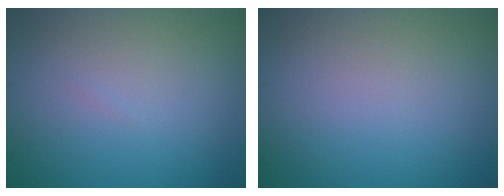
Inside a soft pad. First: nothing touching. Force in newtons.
{"total": 0.0}